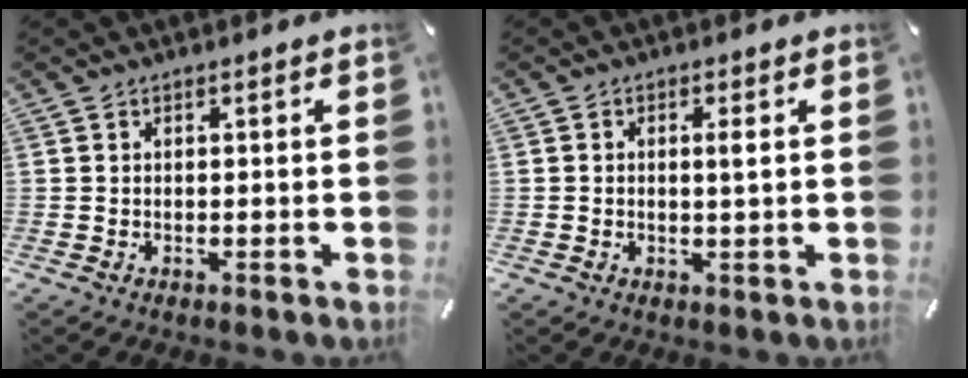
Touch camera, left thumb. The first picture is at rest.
{"total": 2.2, "force": [0.3, 0.6, 2.1], "torque": [-0.042, 0.000, 0.003]}